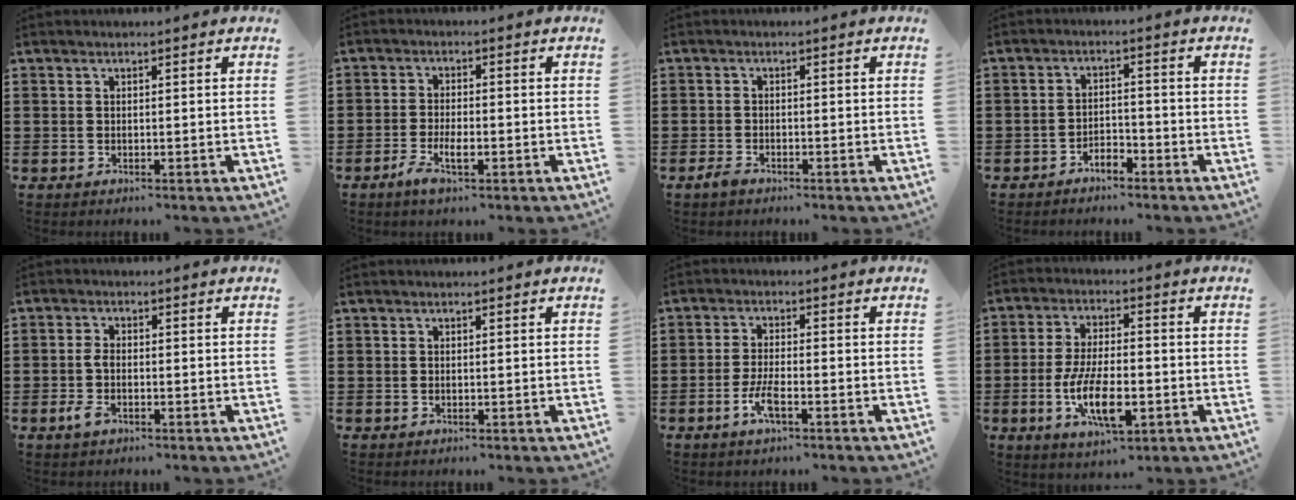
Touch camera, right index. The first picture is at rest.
{"total": 3.8, "force": [-1.8, 1.2, 3.1], "torque": [-0.067, -0.001, -0.037]}
{"total": 1.6, "force": [-1.2, 0.6, 0.8], "torque": [-0.026, -0.004, -0.027]}
{"total": 2.7, "force": [-2.5, 0.8, 0.8], "torque": [-0.020, 0.006, -0.051]}
{"total": 3.0, "force": [-1.0, 1.5, 2.5], "torque": [-0.070, -0.008, -0.024]}
{"total": 0.0}
{"total": 4.3, "force": [-2.0, 1.1, 3.6], "torque": [-0.081, -0.004, -0.042]}
{"total": 10.5, "force": [-3.2, 4.1, 9.1], "torque": [-0.193, -0.010, -0.057]}